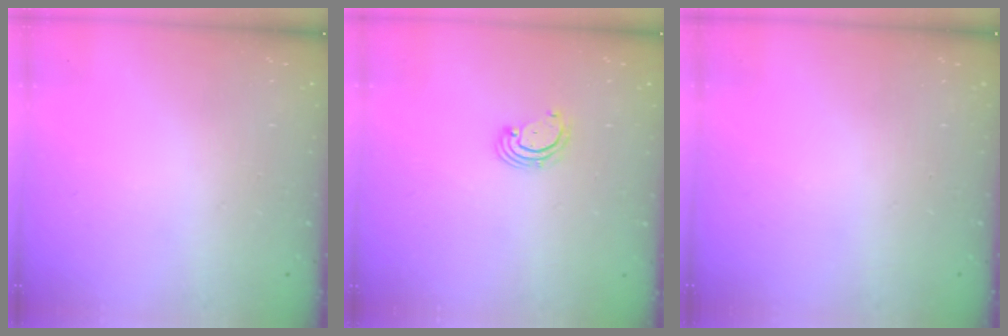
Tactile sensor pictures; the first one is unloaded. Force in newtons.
{"total": 2.7, "press": 2.6, "slide": 0.6}
{"total": 0.0}